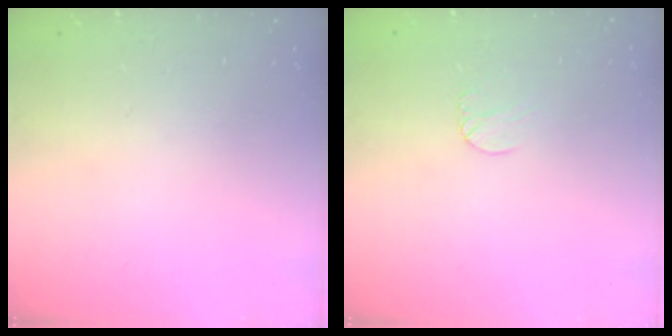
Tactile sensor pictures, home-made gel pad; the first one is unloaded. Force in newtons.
{"total": 5.3, "press": 5.3, "slide": 0.4}